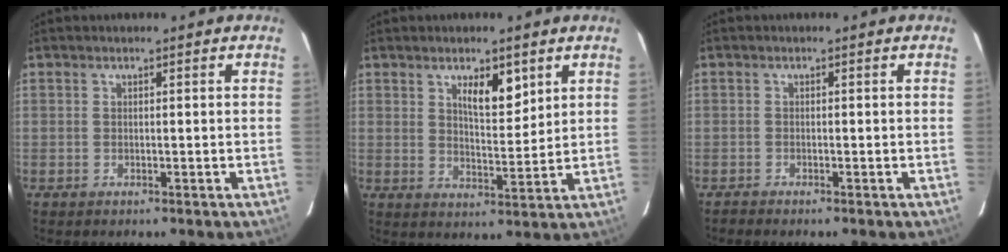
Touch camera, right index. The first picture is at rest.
{"total": 5.8, "force": [3.2, 2.0, 4.4], "torque": [-0.074, -0.003, 0.056]}
{"total": 1.3, "force": [-1.2, 0.0, 0.5], "torque": [-0.009, -0.001, -0.017]}